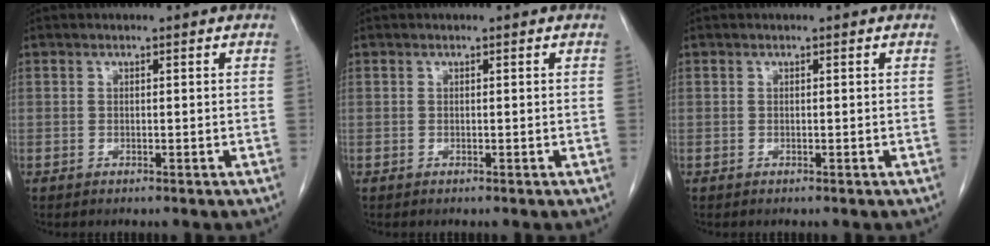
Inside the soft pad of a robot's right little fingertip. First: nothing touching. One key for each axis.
{"total": 0.0}
{"total": 0.0}